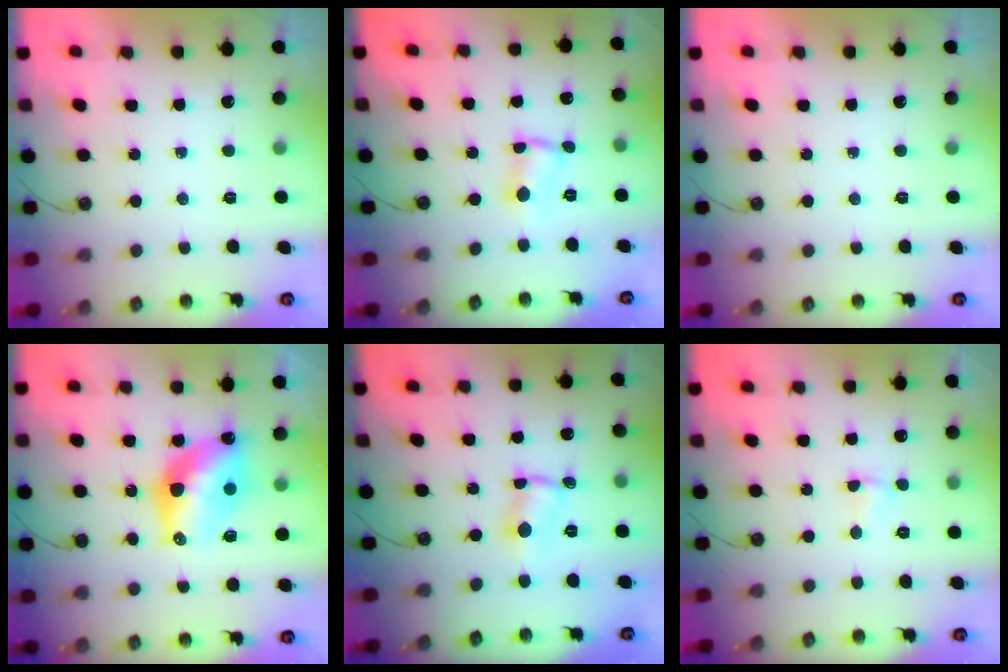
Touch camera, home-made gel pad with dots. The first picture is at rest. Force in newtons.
{"total": 2.9, "press": 1.4, "slide": 2.5}
{"total": 0.0}
{"total": 12.7, "press": 12.7, "slide": 0.8}
{"total": 1.2, "press": 1.1, "slide": 0.6}
{"total": 1.7, "press": 1.5, "slide": 0.8}